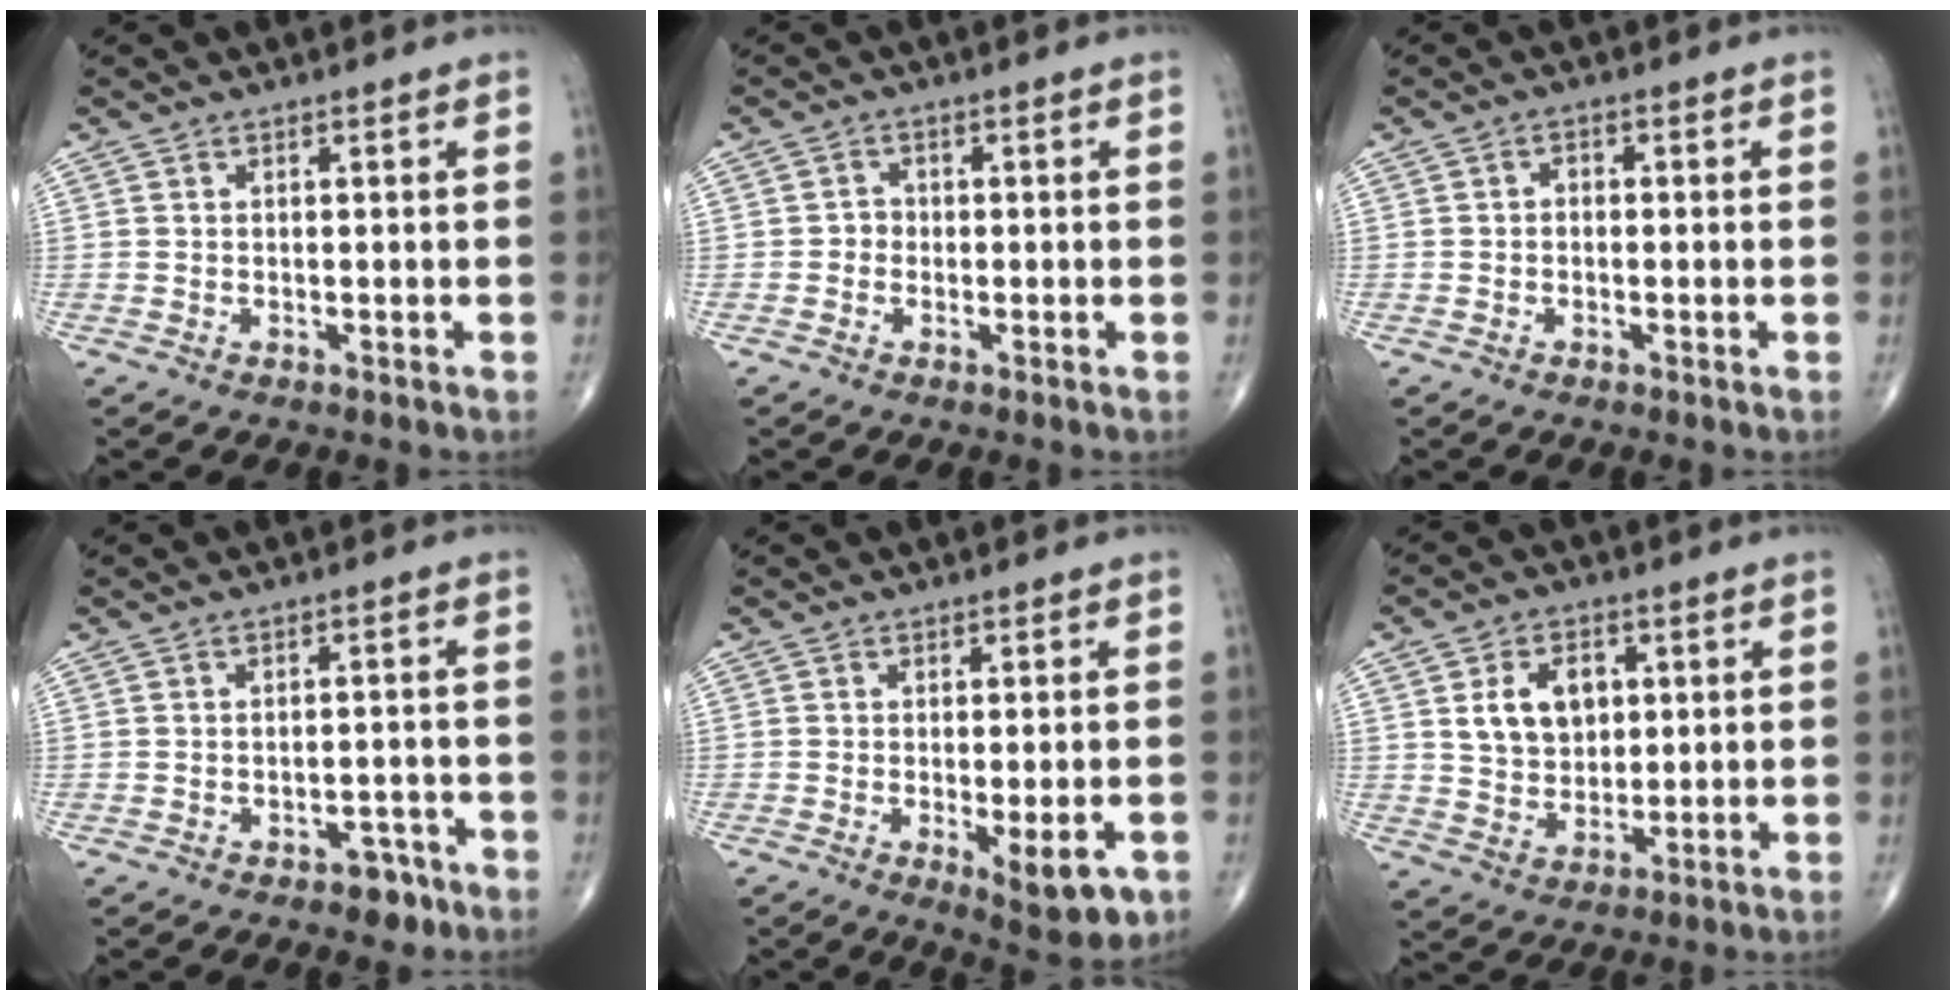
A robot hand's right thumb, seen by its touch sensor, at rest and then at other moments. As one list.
[{"total": 1.7, "force": [-0.5, 1.5, 0.5], "torque": [0.004, 0.008, -0.015]}, {"total": 1.4, "force": [-0.2, 1.1, 0.9], "torque": [-0.006, 0.007, -0.008]}, {"total": 4.0, "force": [-2.6, 2.2, 1.9], "torque": [-0.010, 0.020, -0.031]}, {"total": 8.1, "force": [-2.7, 2.7, 7.1], "torque": [-0.092, -0.009, -0.031]}, {"total": 9.1, "force": [2.4, 6.6, 5.8], "torque": [-0.069, -0.010, 0.048]}]